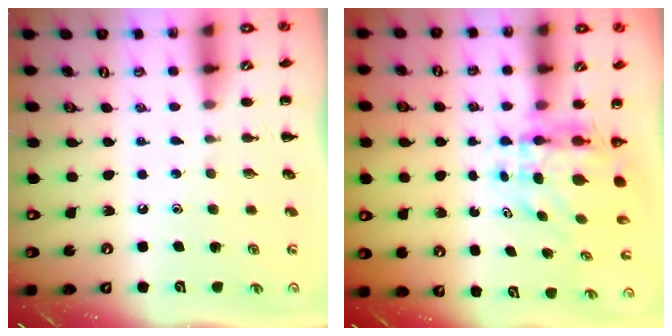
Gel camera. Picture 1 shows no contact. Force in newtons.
{"total": 6.0, "press": 5.8, "slide": 1.4}